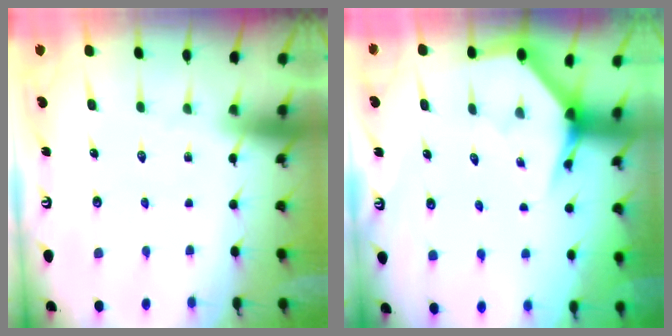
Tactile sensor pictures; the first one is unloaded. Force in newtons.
{"total": 4.0, "press": 4.0, "slide": 0.2}